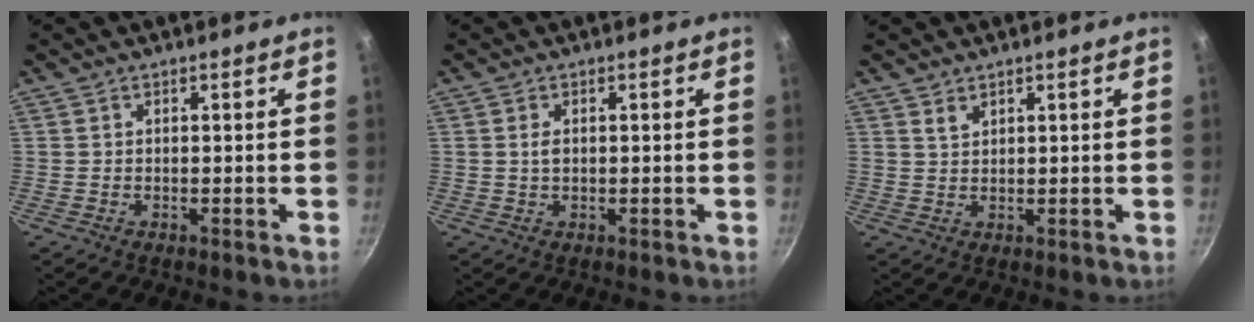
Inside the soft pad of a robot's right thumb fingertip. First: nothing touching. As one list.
[{"total": 1.6, "force": [0.3, 1.0, 1.3], "torque": [-0.024, -0.002, 0.006]}, {"total": 1.8, "force": [1.4, 0.8, 0.7], "torque": [-0.005, -0.011, 0.028]}]